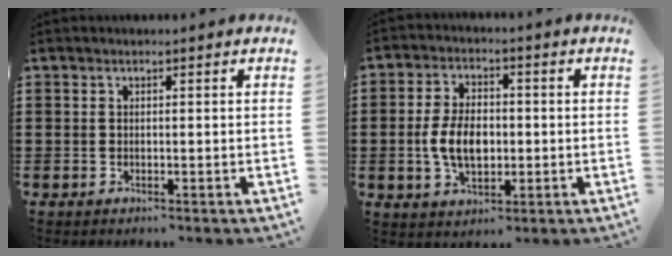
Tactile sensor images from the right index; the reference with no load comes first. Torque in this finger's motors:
{"motor_torque": [2.03, 0.11, 0.89, 0.19]}